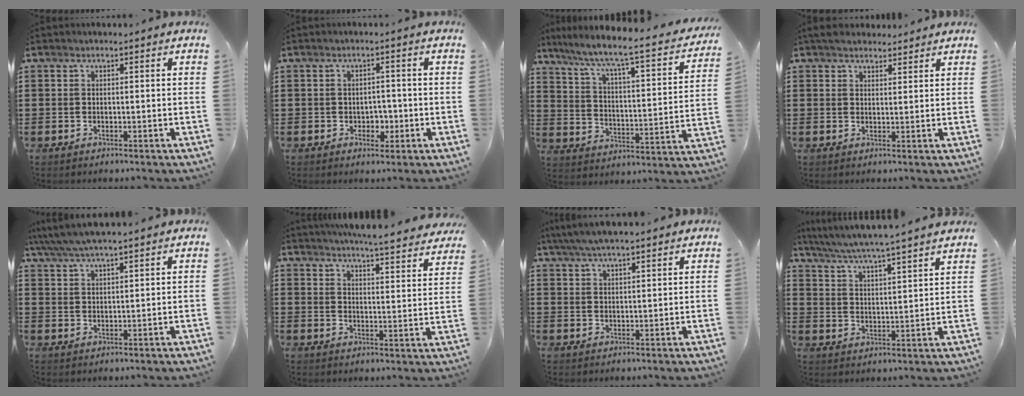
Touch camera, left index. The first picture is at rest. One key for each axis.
{"total": 2.2, "fx": -0.6, "fy": 1.7, "fz": 1.2, "tx": -0.029, "ty": 0.004, "tz": -0.015}
{"total": 5.5, "fx": 4.4, "fy": -0.1, "fz": 3.3, "tx": -0.087, "ty": -0.046, "tz": 0.060}
{"total": 2.8, "fx": 2.6, "fy": 1.0, "fz": 0.2, "tx": -0.010, "ty": 0.002, "tz": 0.050}
{"total": 4.7, "fx": 4.2, "fy": 0.3, "fz": 2.2, "tx": -0.054, "ty": -0.012, "tz": 0.074}
{"total": 5.1, "fx": 4.9, "fy": -0.3, "fz": 1.5, "tx": -0.041, "ty": -0.037, "tz": 0.081}
{"total": 4.6, "fx": 4.1, "fy": 0.3, "fz": 2.0, "tx": -0.049, "ty": -0.006, "tz": 0.074}
{"total": 4.9, "fx": 4.5, "fy": -0.9, "fz": 1.6, "tx": -0.053, "ty": -0.037, "tz": 0.071}